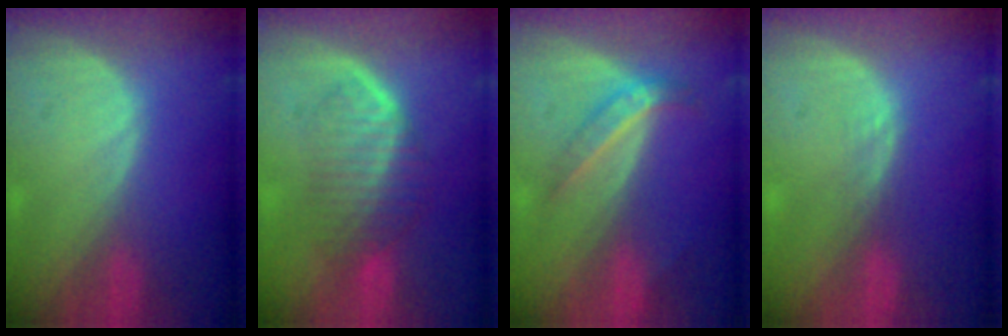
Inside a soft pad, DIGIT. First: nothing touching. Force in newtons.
{"total": 6.3, "press": 6.2, "slide": 1.3}
{"total": 4.4, "press": 3.9, "slide": 2.1}
{"total": 0.7, "press": 0.7, "slide": 0.1}